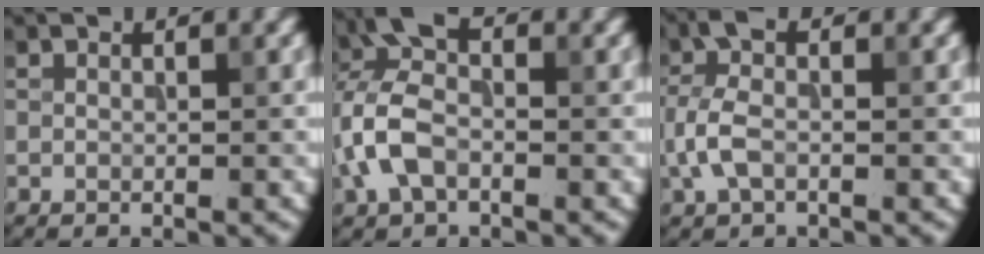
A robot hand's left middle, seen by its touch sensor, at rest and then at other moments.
{"total": 6.2, "force": [-0.8, 3.9, 4.8], "torque": [-0.117, 0.018, -0.032]}
{"total": 3.5, "force": [-0.7, 1.7, 2.9], "torque": [-0.074, 0.008, -0.024]}